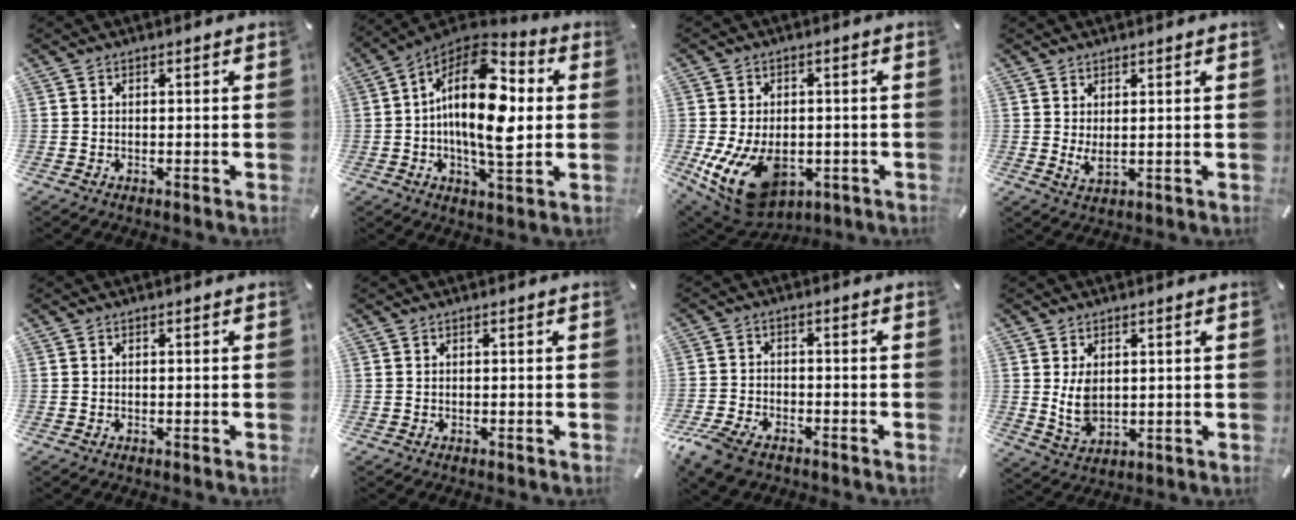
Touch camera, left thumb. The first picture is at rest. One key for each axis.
{"total": 19.7, "fx": 1.4, "fy": 9.8, "fz": 17.1, "tx": -0.327, "ty": -0.017, "tz": 0.014}
{"total": 15.0, "fx": -4.5, "fy": 10.0, "fz": 10.3, "tx": -0.186, "ty": 0.014, "tz": -0.066}
{"total": 3.2, "fx": 0.7, "fy": 1.4, "fz": 2.7, "tx": -0.058, "ty": -0.009, "tz": 0.010}
{"total": 0.0}
{"total": 0.0}
{"total": 6.8, "fx": -4.9, "fy": 3.5, "fz": 3.2, "tx": -0.085, "ty": 0.012, "tz": -0.097}
{"total": 6.1, "fx": 1.2, "fy": 4.1, "fz": 4.4, "tx": -0.088, "ty": -0.008, "tz": 0.020}